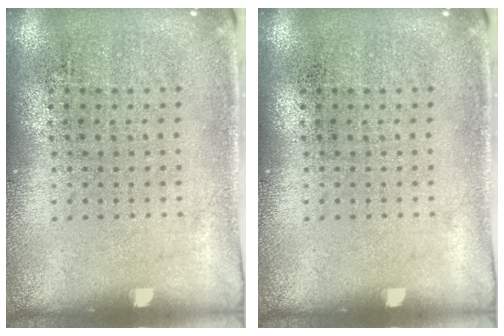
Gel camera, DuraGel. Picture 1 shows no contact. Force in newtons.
{"total": 0.0}